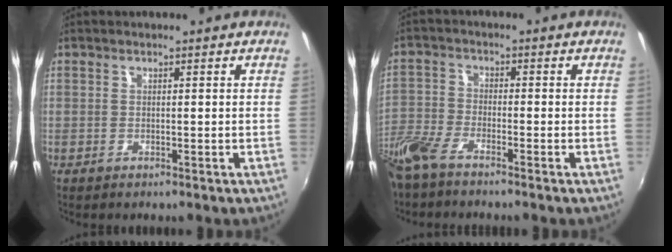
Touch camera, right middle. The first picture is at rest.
{"total": 7.4, "force": [-6.1, 1.6, 3.9], "torque": [-0.099, -0.012, -0.130]}